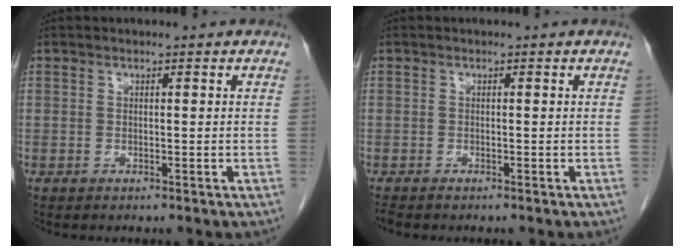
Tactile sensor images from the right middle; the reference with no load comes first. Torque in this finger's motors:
{"motor_torque": [-0.04, 0.14, 0.03, 0.00]}